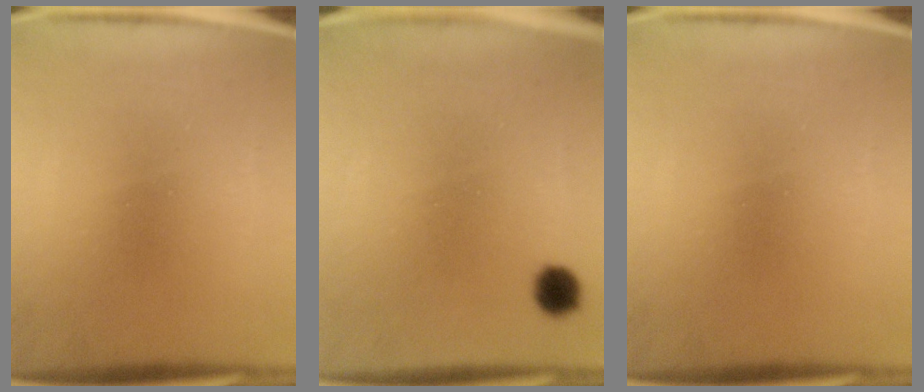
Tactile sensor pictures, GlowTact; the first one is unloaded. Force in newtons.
{"total": 3.3}
{"total": 0.0}